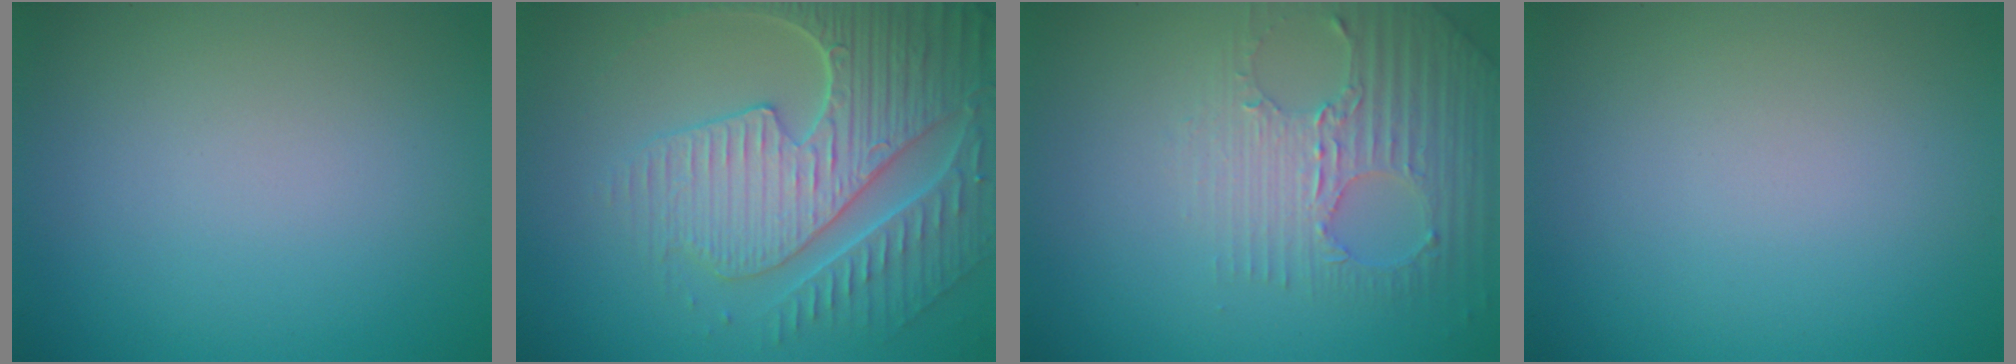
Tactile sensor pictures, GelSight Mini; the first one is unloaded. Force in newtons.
{"total": 7.5, "press": 5.9, "slide": 4.7}
{"total": 3.2, "press": 3.1, "slide": 0.7}
{"total": 0.0}